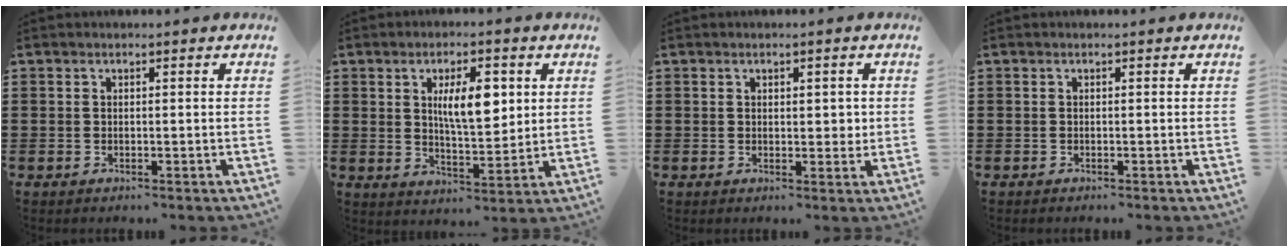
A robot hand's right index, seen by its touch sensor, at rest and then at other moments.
{"total": 8.0, "force": [2.2, 3.1, 7.0], "torque": [-0.126, 0.002, 0.033]}
{"total": 2.2, "force": [0.5, 1.3, 1.7], "torque": [-0.018, 0.001, 0.004]}
{"total": 0.0}